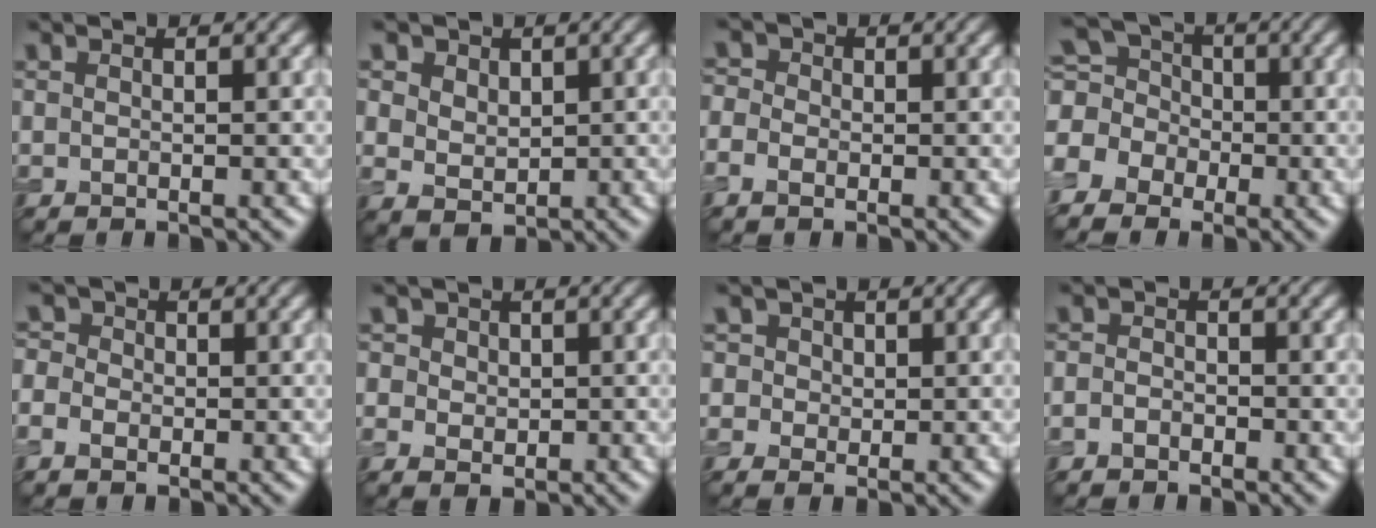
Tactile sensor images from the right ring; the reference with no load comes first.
{"total": 4.0, "force": [1.7, 3.0, 2.1], "torque": [-0.051, 0.011, 0.026]}
{"total": 2.7, "force": [-0.6, 2.3, 1.4], "torque": [-0.016, 0.011, -0.027]}
{"total": 5.4, "force": [-1.1, 4.8, 2.3], "torque": [-0.051, 0.015, -0.032]}
{"total": 3.2, "force": [-0.8, 2.7, 1.3], "torque": [-0.009, 0.013, -0.037]}
{"total": 3.3, "force": [0.6, 2.9, 1.4], "torque": [-0.012, 0.021, -0.005]}
{"total": 3.3, "force": [0.9, 3.0, 1.2], "torque": [-0.007, 0.018, -0.007]}
{"total": 1.4, "force": [-1.0, 0.8, 0.5], "torque": [-0.010, 0.002, -0.023]}